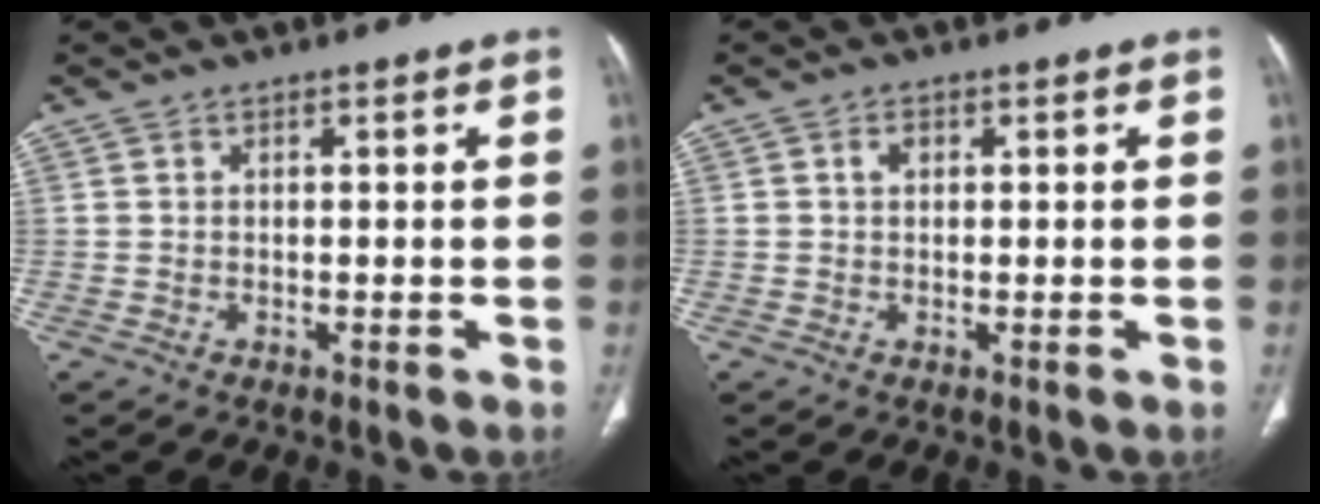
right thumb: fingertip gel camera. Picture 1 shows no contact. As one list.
[{"total": 1.4, "force": [0.3, 1.1, 0.9], "torque": [-0.013, 0.004, 0.005]}]